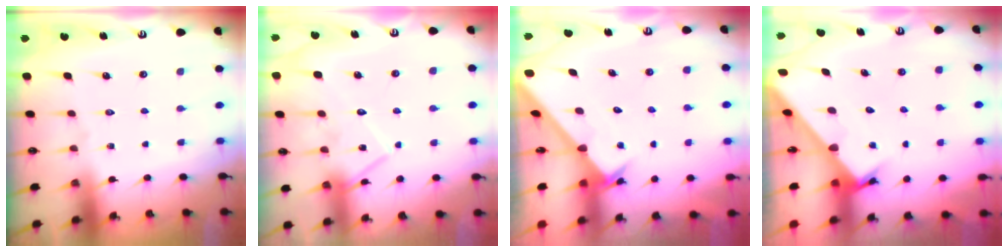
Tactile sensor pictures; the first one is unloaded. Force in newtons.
{"total": 13.3, "press": 13.3, "slide": 0.8}
{"total": 2.6, "press": 2.6, "slide": 0.2}
{"total": 2.2, "press": 2.2, "slide": 0.1}